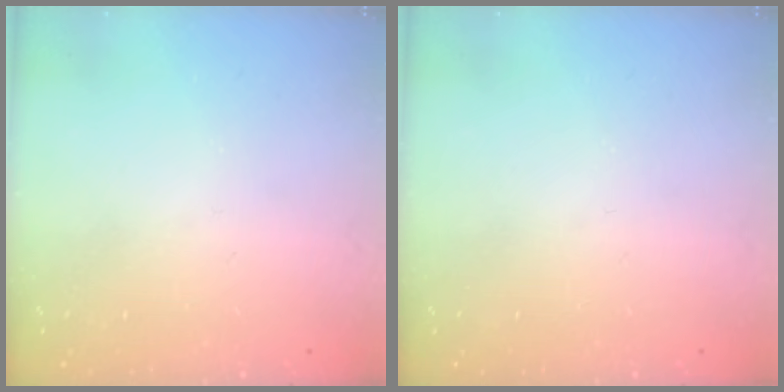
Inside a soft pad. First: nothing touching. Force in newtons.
{"total": 0.0}